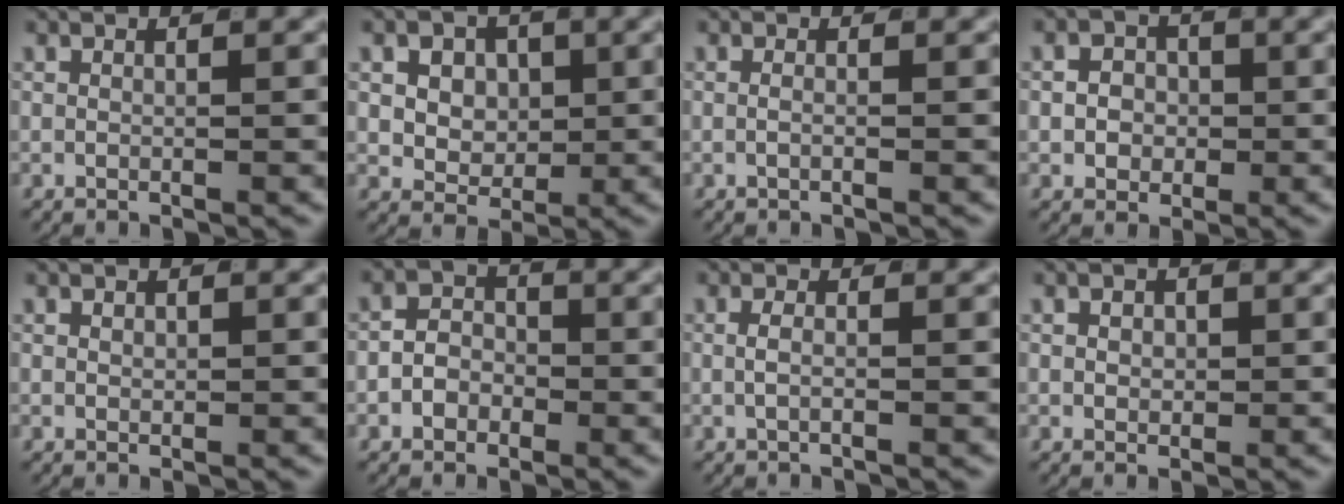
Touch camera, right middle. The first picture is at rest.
{"total": 5.0, "force": [0.1, 4.3, 2.4], "torque": [-0.047, -0.024, 0.009]}
{"total": 0.8, "force": [-0.4, -0.3, 0.6], "torque": [-0.013, -0.002, -0.007]}
{"total": 2.8, "force": [-0.5, 2.4, 1.4], "torque": [-0.010, -0.003, -0.011]}
{"total": 0.5, "force": [0.2, 0.2, 0.4], "torque": [-0.006, -0.004, 0.009]}
{"total": 3.0, "force": [-1.1, 2.6, 1.1], "torque": [-0.008, -0.003, -0.026]}
{"total": 1.3, "force": [-0.5, 0.0, 1.2], "torque": [-0.024, -0.004, -0.008]}
{"total": 1.2, "force": [0.2, 0.9, 0.8], "torque": [-0.007, -0.004, 0.007]}